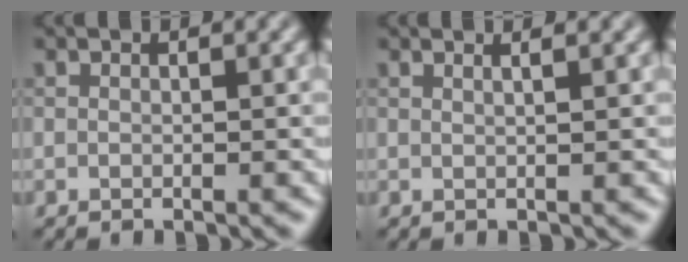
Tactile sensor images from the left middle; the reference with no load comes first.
{"total": 2.5, "force": [1.4, 1.2, 1.7], "torque": [0.002, 0.004, -0.010]}